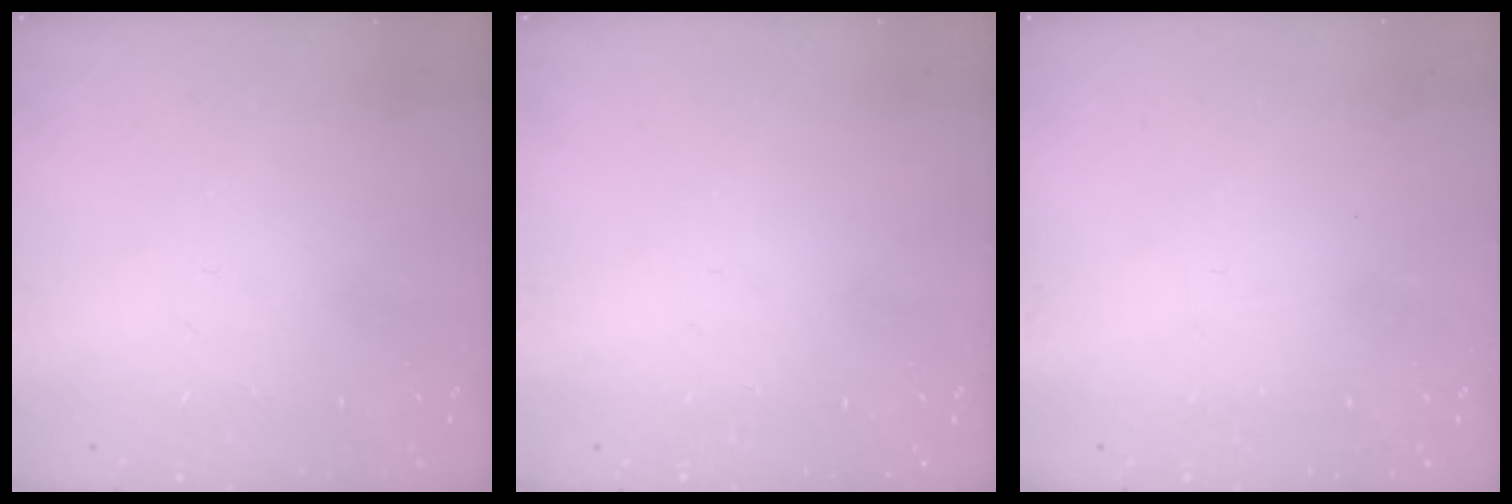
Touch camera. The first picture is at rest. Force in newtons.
{"total": 0.0}
{"total": 0.9, "press": 0.8, "slide": 0.3}